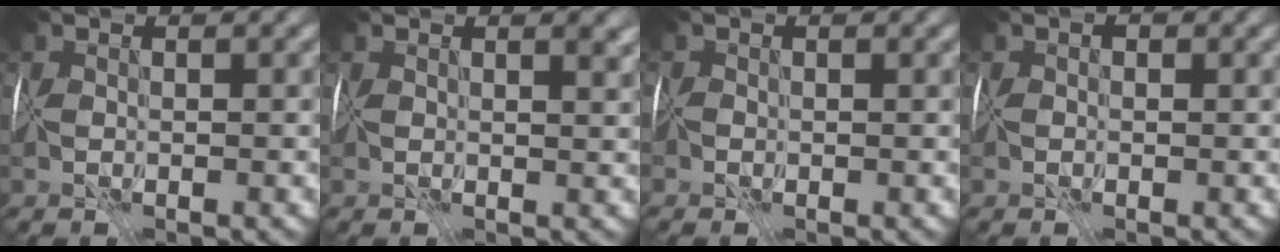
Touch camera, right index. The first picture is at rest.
{"total": 2.9, "force": [1.6, 1.4, 2.1], "torque": [-0.030, 0.000, 0.035]}
{"total": 0.7, "force": [-0.7, 0.2, -0.1], "torque": [0.009, 0.003, -0.010]}
{"total": 0.0}